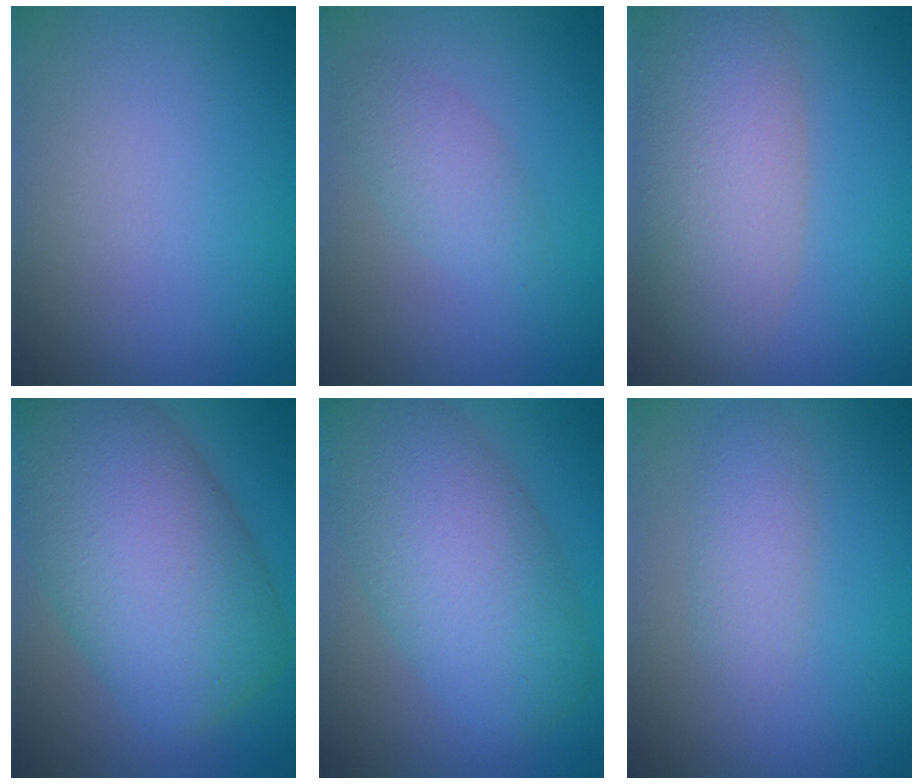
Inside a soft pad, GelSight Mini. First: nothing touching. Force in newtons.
{"total": 2.1, "press": 2.1, "slide": 0.1}
{"total": 6.8, "press": 6.8, "slide": 0.2}
{"total": 12.3, "press": 12.3, "slide": 0.5}
{"total": 8.4, "press": 8.4, "slide": 0.4}
{"total": 2.0, "press": 2.0, "slide": 0.0}